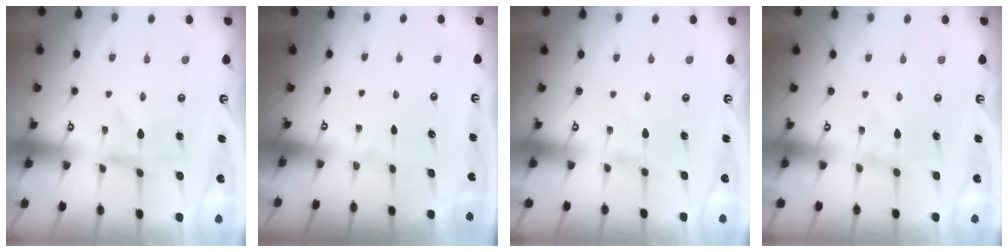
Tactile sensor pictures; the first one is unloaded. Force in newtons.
{"total": 0.0}
{"total": 0.8, "press": 0.8, "slide": 0.0}
{"total": 1.2, "press": 1.2, "slide": 0.0}